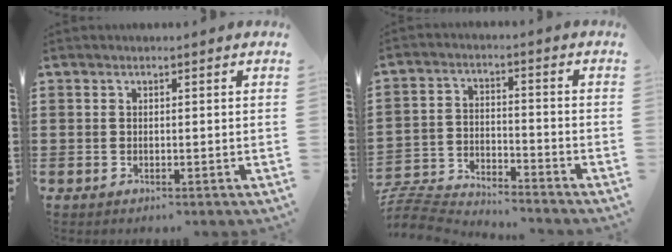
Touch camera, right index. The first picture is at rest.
{"total": 6.8, "force": [-6.7, 0.7, 0.6], "torque": [-0.031, 0.005, -0.139]}